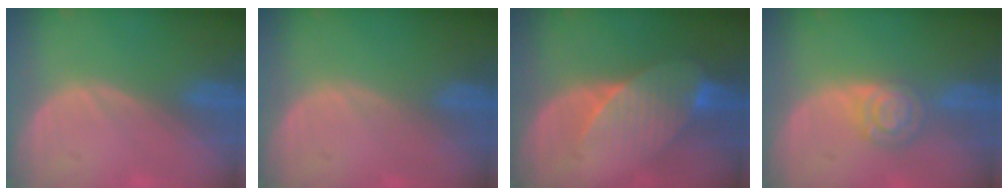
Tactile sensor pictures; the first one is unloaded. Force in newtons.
{"total": 0.0}
{"total": 8.0, "press": 7.2, "slide": 3.4}
{"total": 5.3, "press": 4.6, "slide": 2.6}